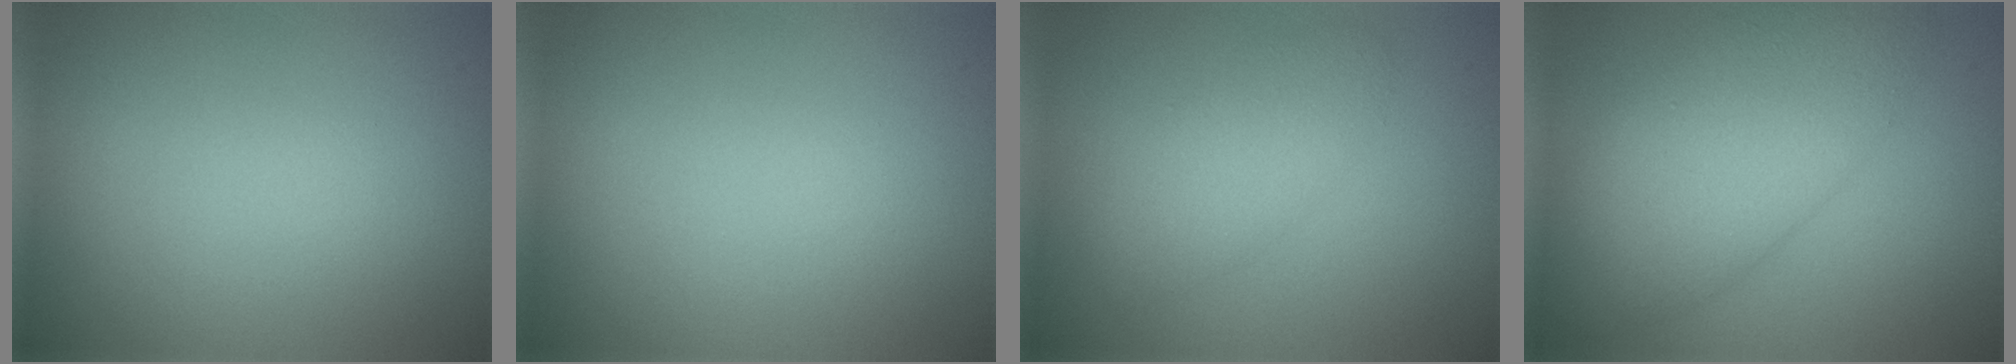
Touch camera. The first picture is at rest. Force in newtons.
{"total": 0.0}
{"total": 2.9, "press": 2.9, "slide": 0.1}
{"total": 8.1, "press": 8.1, "slide": 0.1}